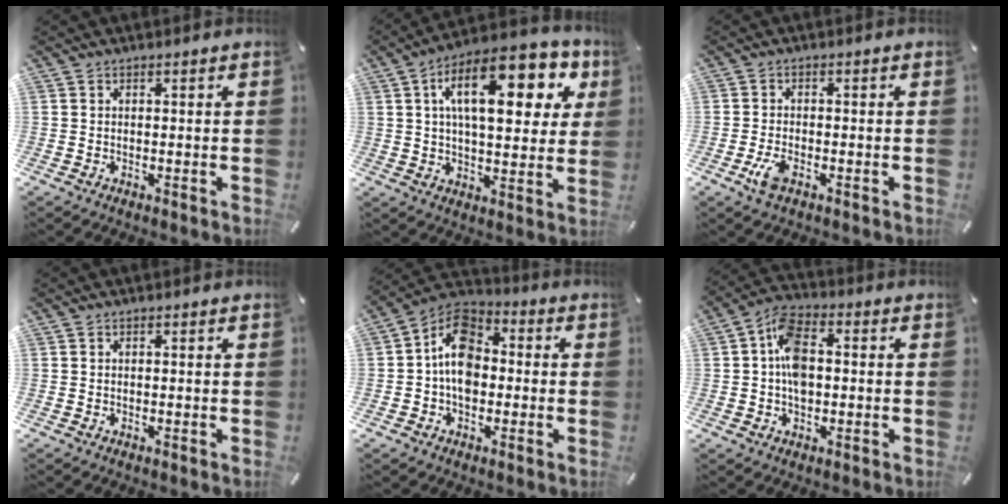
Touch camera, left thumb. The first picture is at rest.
{"total": 20.6, "force": [8.0, 9.3, 16.6], "torque": [-0.259, -0.016, 0.125]}
{"total": 4.0, "force": [-1.9, 1.7, 3.1], "torque": [-0.075, -0.001, -0.040]}
{"total": 0.0}
{"total": 10.3, "force": [-0.8, 7.6, 6.9], "torque": [-0.131, 0.011, -0.019]}
{"total": 8.7, "force": [0.0, 5.6, 6.7], "torque": [-0.117, 0.008, 0.000]}